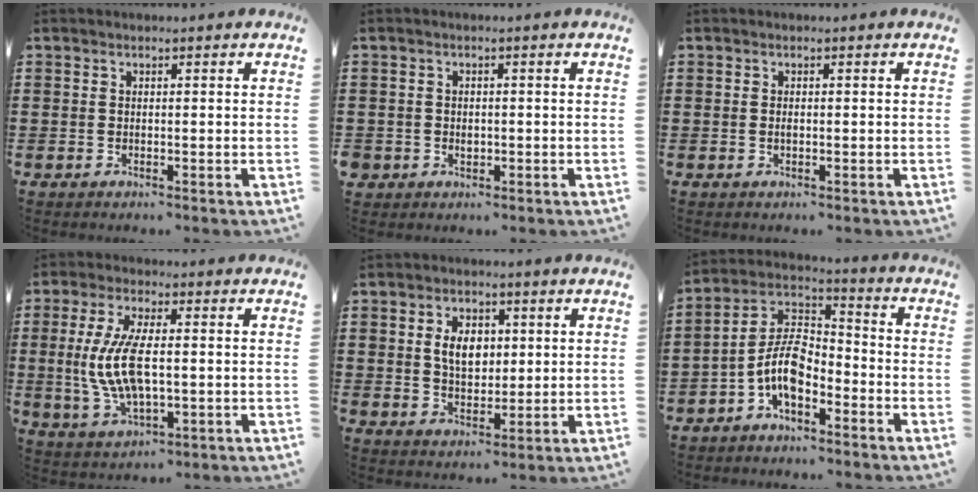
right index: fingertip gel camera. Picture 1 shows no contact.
{"total": 1.4, "force": [-0.4, 1.3, 0.1], "torque": [-0.007, 0.005, -0.011]}
{"total": 0.5, "force": [-0.1, 0.2, 0.5], "torque": [-0.010, -0.001, -0.001]}
{"total": 9.8, "force": [-0.1, 3.8, 9.0], "torque": [-0.211, -0.010, -0.012]}
{"total": 5.5, "force": [1.0, 3.7, 3.9], "torque": [-0.080, 0.011, 0.014]}
{"total": 8.4, "force": [-3.7, 4.1, 6.3], "torque": [-0.154, -0.007, -0.078]}